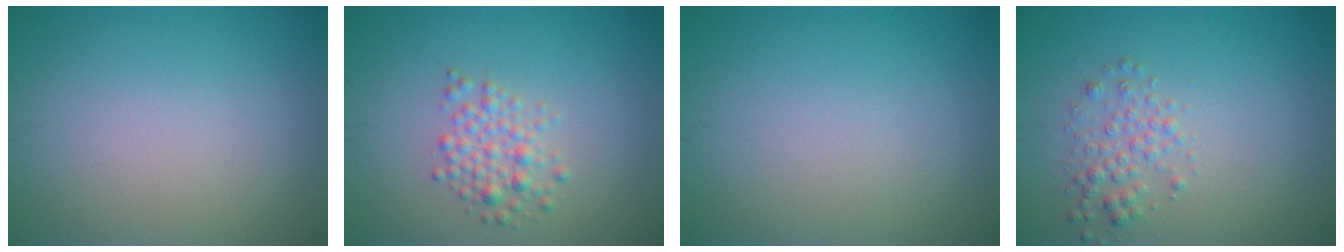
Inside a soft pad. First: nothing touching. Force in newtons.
{"total": 2.5, "press": 2.5, "slide": 0.1}
{"total": 0.0}
{"total": 2.0, "press": 2.0, "slide": 0.1}